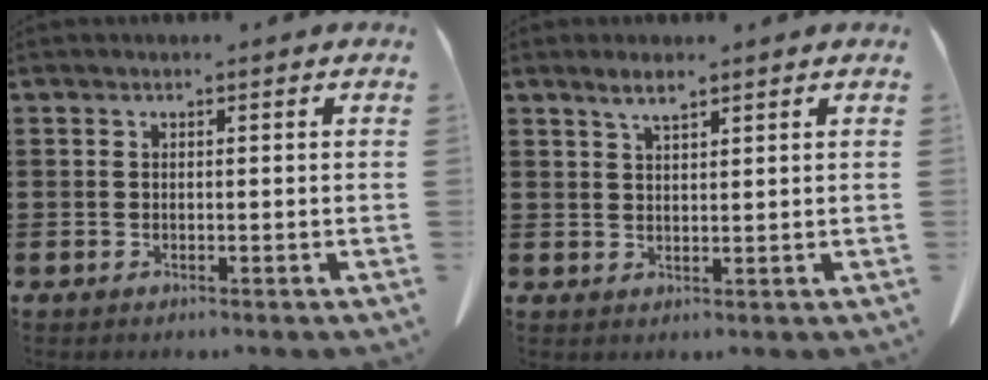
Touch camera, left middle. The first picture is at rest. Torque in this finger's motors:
{"motor_torque": [0.02, 0.07, 0.02, 0.00]}